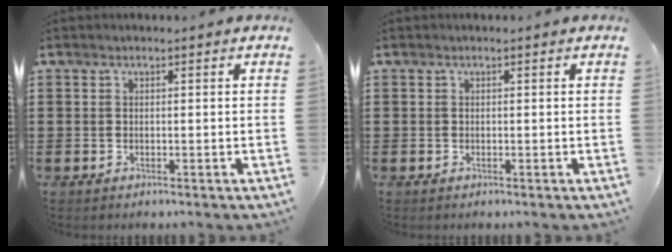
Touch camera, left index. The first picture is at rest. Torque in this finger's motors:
{"motor_torque": [0.00, 0.00, 0.02, 0.00]}